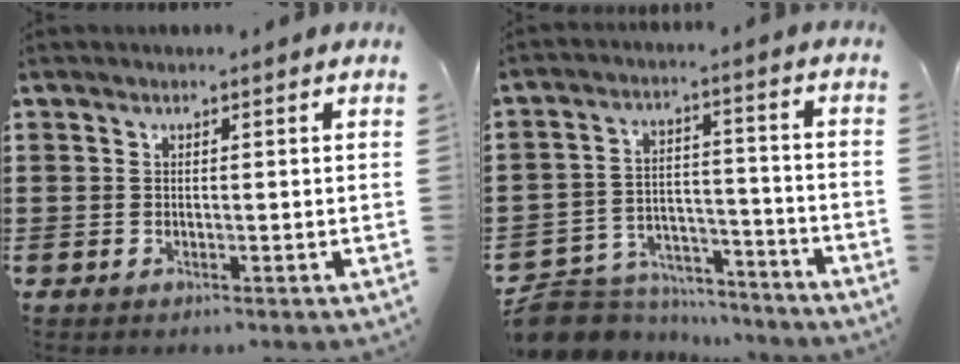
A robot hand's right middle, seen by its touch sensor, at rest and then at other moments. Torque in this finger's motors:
{"motor_torque": [-0.14, -0.01, -0.82, -0.10]}